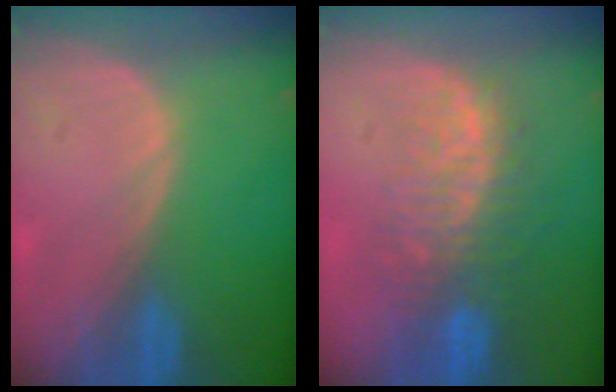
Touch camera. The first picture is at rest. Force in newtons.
{"total": 10.1, "press": 8.6, "slide": 5.3}